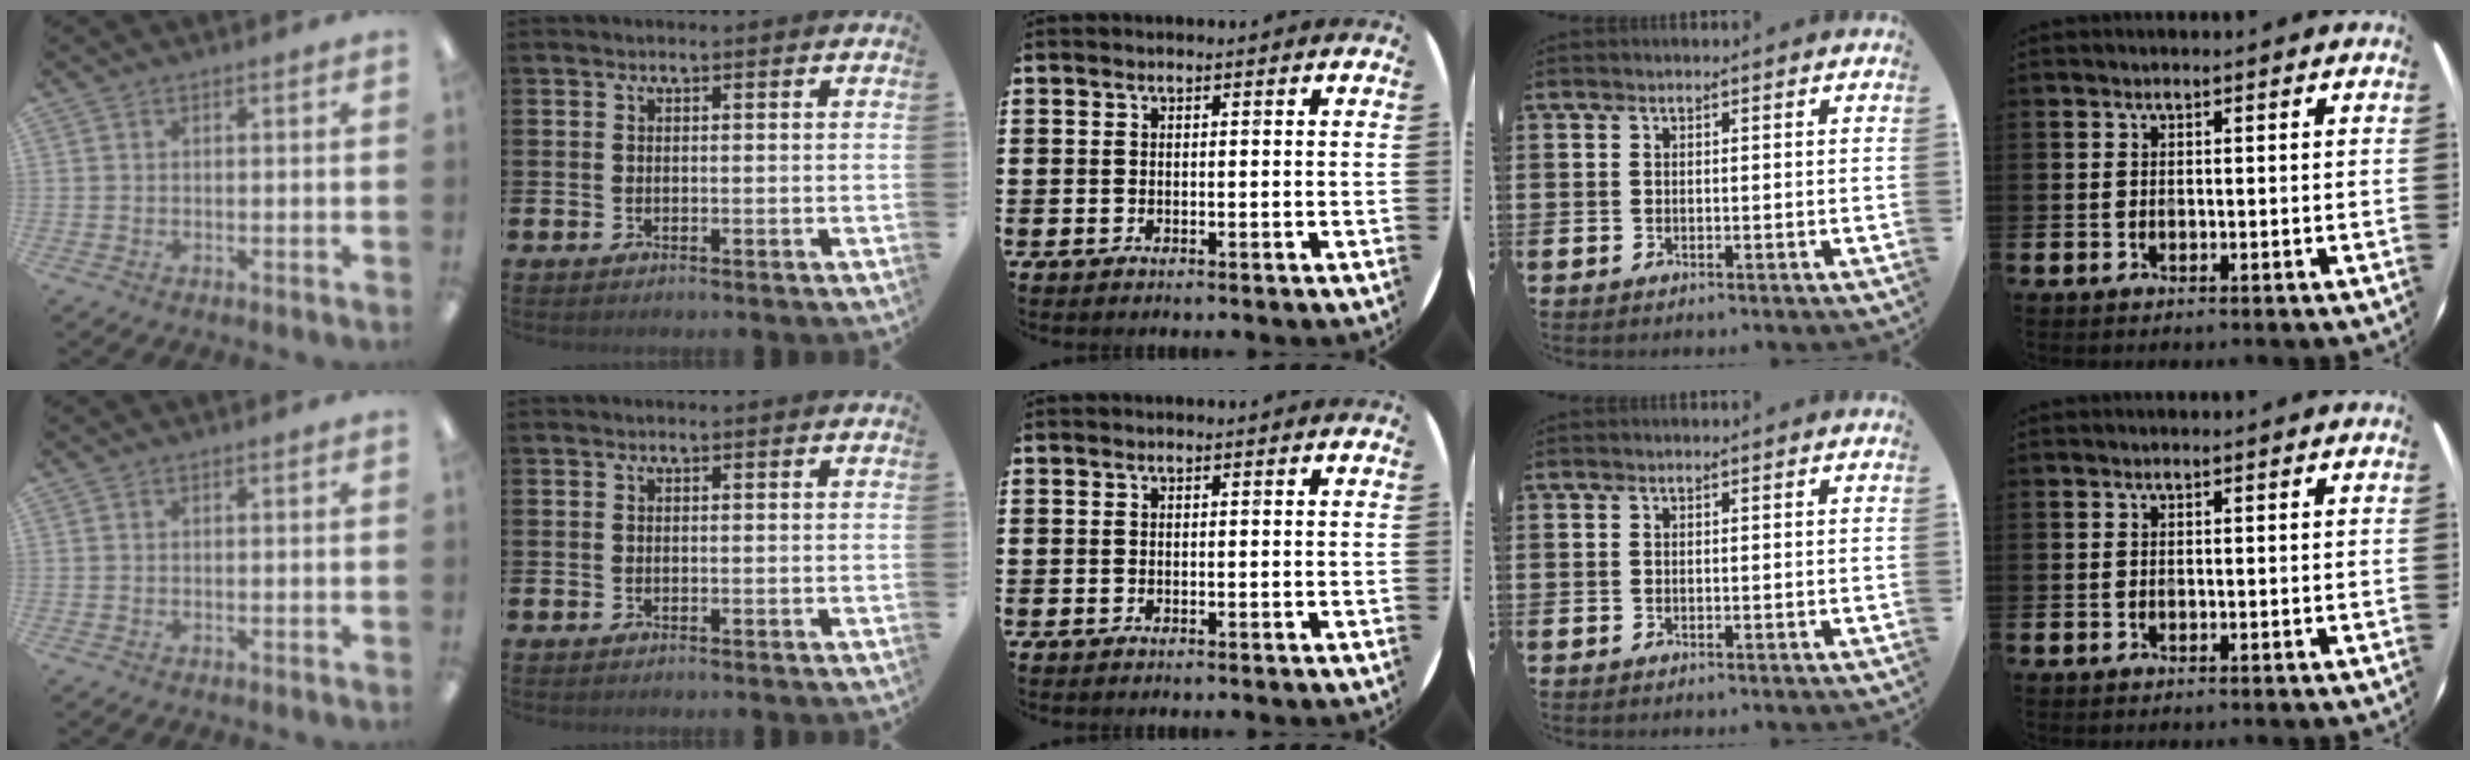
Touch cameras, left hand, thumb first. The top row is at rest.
{}